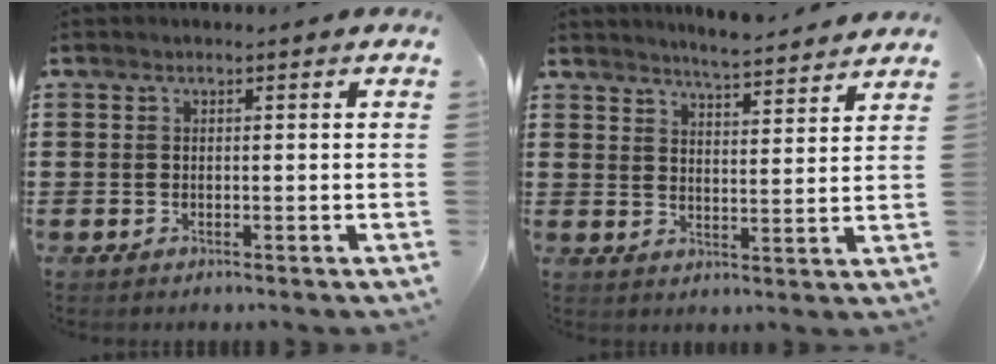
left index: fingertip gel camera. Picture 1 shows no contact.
{"total": 4.4, "force": [4.4, -0.6, 0.7], "torque": [-0.030, -0.027, 0.075]}